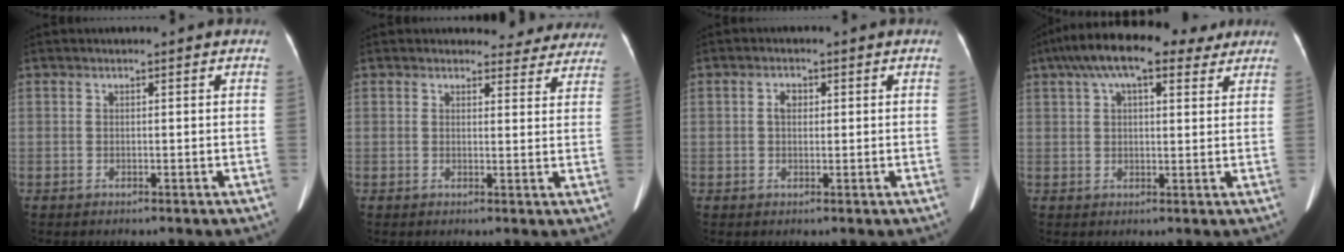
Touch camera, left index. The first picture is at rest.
{"total": 7.7, "force": [7.3, 2.6, 0.2], "torque": [0.034, -0.008, 0.059]}
{"total": 1.8, "force": [0.4, 1.1, 1.4], "torque": [-0.027, 0.008, 0.006]}
{"total": 13.8, "force": [9.3, 4.8, 9.0], "torque": [-0.159, 0.066, 0.148]}